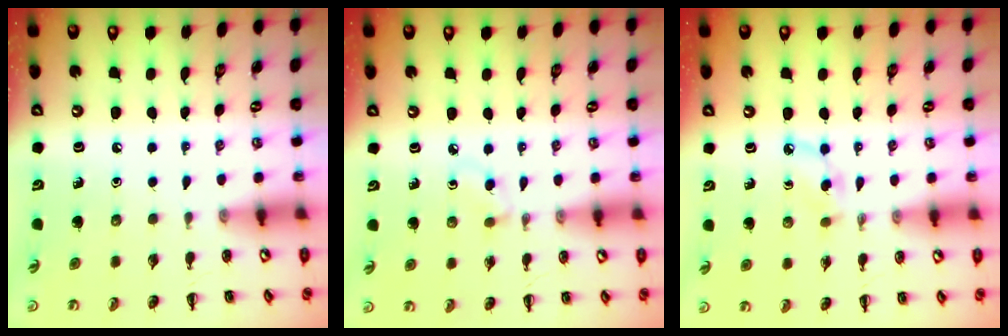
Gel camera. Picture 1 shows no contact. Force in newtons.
{"total": 1.8, "press": 1.6, "slide": 0.8}
{"total": 5.1, "press": 4.9, "slide": 1.3}